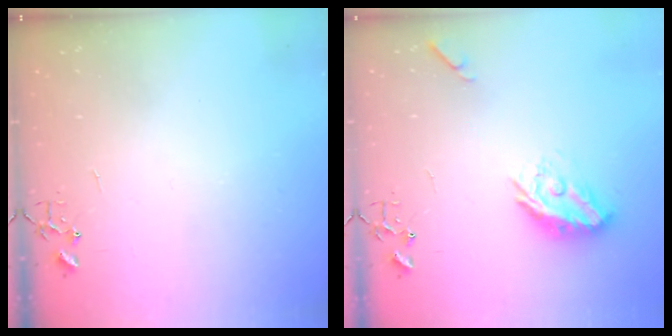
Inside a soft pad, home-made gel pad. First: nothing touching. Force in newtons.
{"total": 11.3, "press": 11.3, "slide": 0.6}